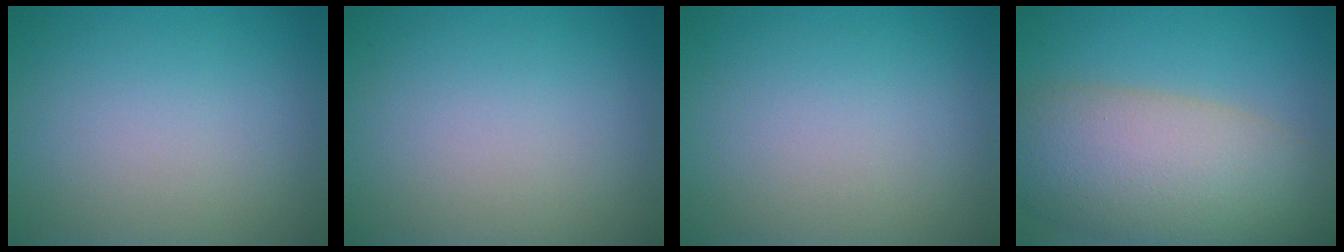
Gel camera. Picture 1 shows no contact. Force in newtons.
{"total": 0.0}
{"total": 0.0}
{"total": 10.8, "press": 10.8, "slide": 0.7}